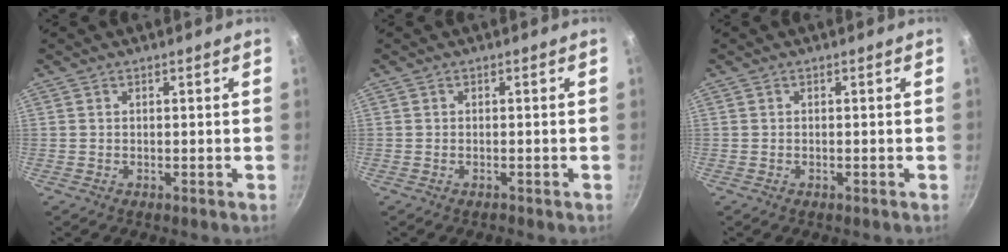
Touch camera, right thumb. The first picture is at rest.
{"total": 0.6, "force": [-0.5, 0.2, 0.2], "torque": [-0.005, 0.009, -0.006]}
{"total": 0.0}